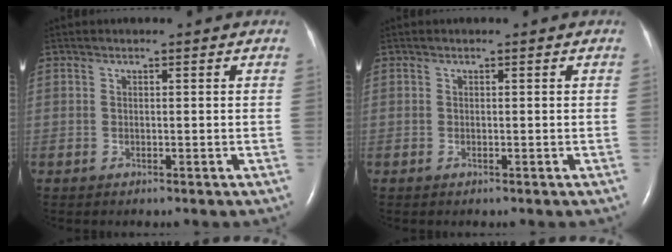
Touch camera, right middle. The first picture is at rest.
{"total": 0.0}